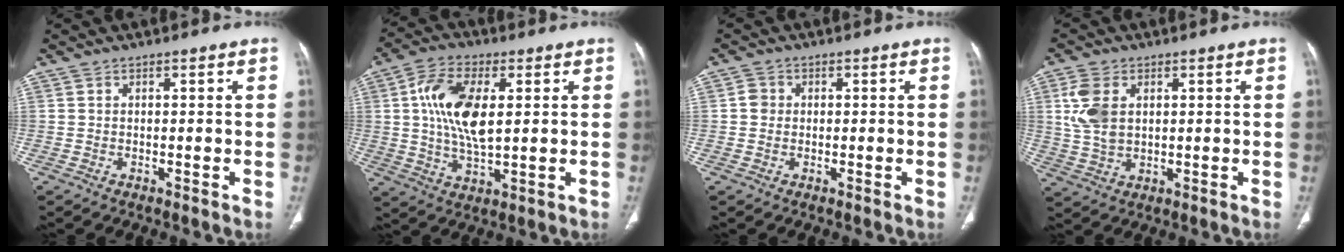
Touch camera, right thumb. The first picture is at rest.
{"total": 13.0, "force": [2.2, 6.2, 11.2], "torque": [-0.212, -0.006, 0.040]}
{"total": 2.4, "force": [0.1, 2.2, 0.9], "torque": [-0.004, 0.006, -0.001]}
{"total": 7.9, "force": [2.0, 5.2, 5.6], "torque": [-0.117, -0.001, 0.046]}